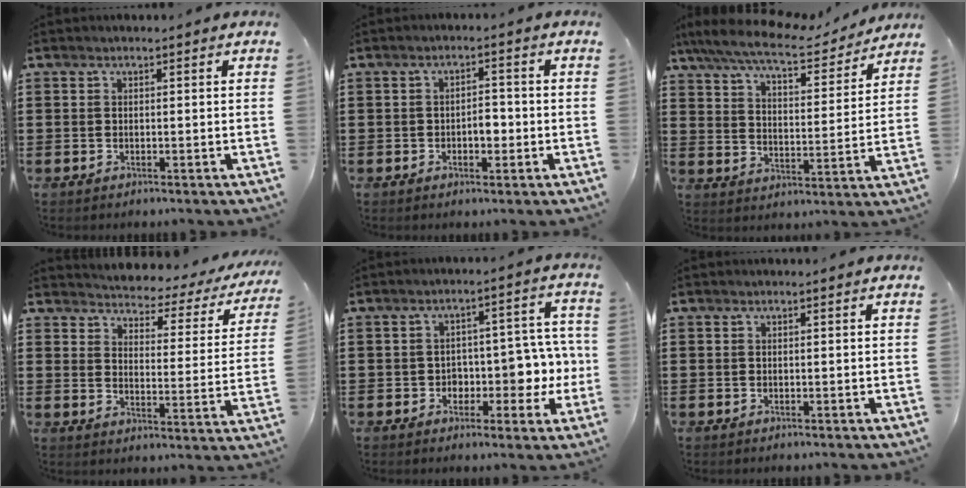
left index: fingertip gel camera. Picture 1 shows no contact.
{"total": 2.9, "force": [-0.8, 1.4, 2.4], "torque": [-0.039, 0.003, -0.020]}
{"total": 8.2, "force": [7.3, 0.7, 3.7], "torque": [-0.102, -0.039, 0.125]}
{"total": 2.8, "force": [2.7, 0.4, 0.3], "torque": [-0.021, -0.033, 0.035]}
{"total": 5.3, "force": [-1.0, 4.1, 3.3], "torque": [-0.049, -0.006, -0.027]}
{"total": 0.0}